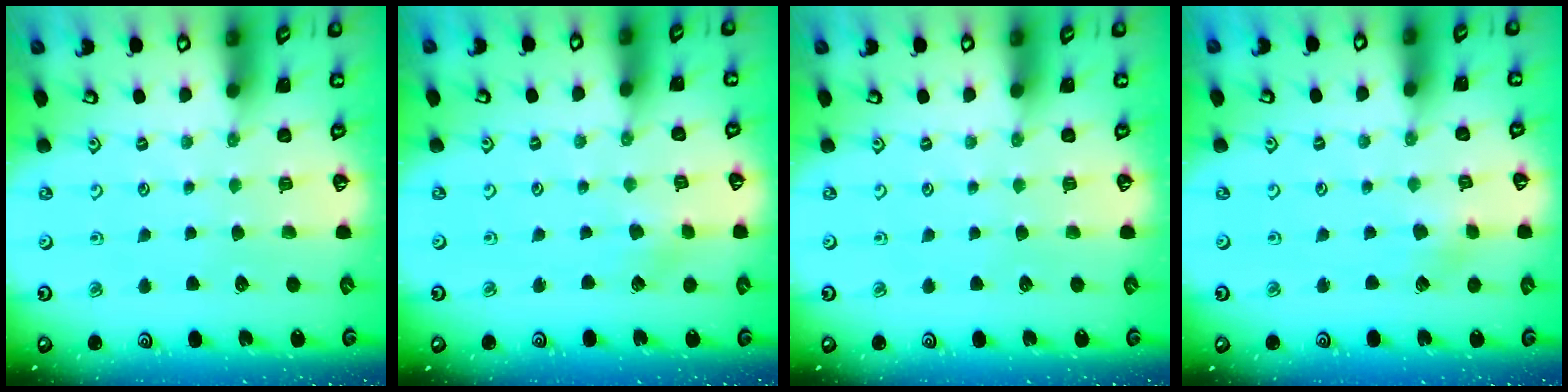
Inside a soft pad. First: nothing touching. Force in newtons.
{"total": 1.8, "press": 1.8, "slide": 0.2}
{"total": 0.0}
{"total": 2.8, "press": 2.7, "slide": 0.5}